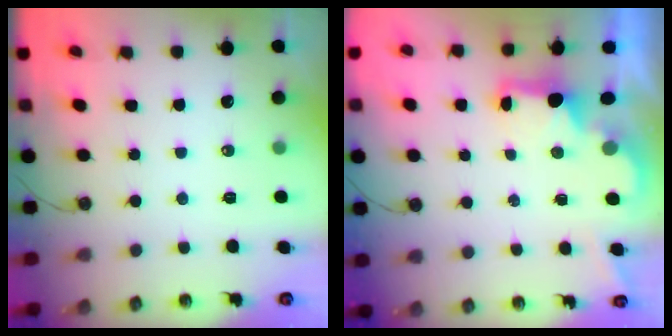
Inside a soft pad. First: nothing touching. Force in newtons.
{"total": 2.2, "press": 2.1, "slide": 0.7}